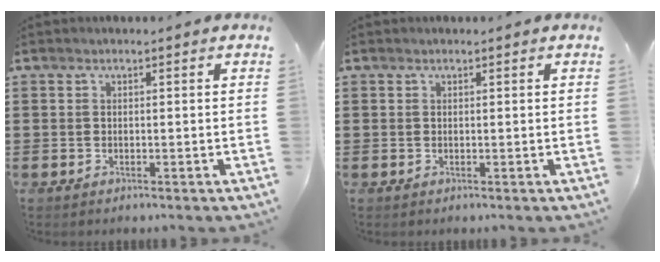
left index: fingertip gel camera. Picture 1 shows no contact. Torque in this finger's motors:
{"motor_torque": [0.32, -0.31, -0.04, 0.00]}